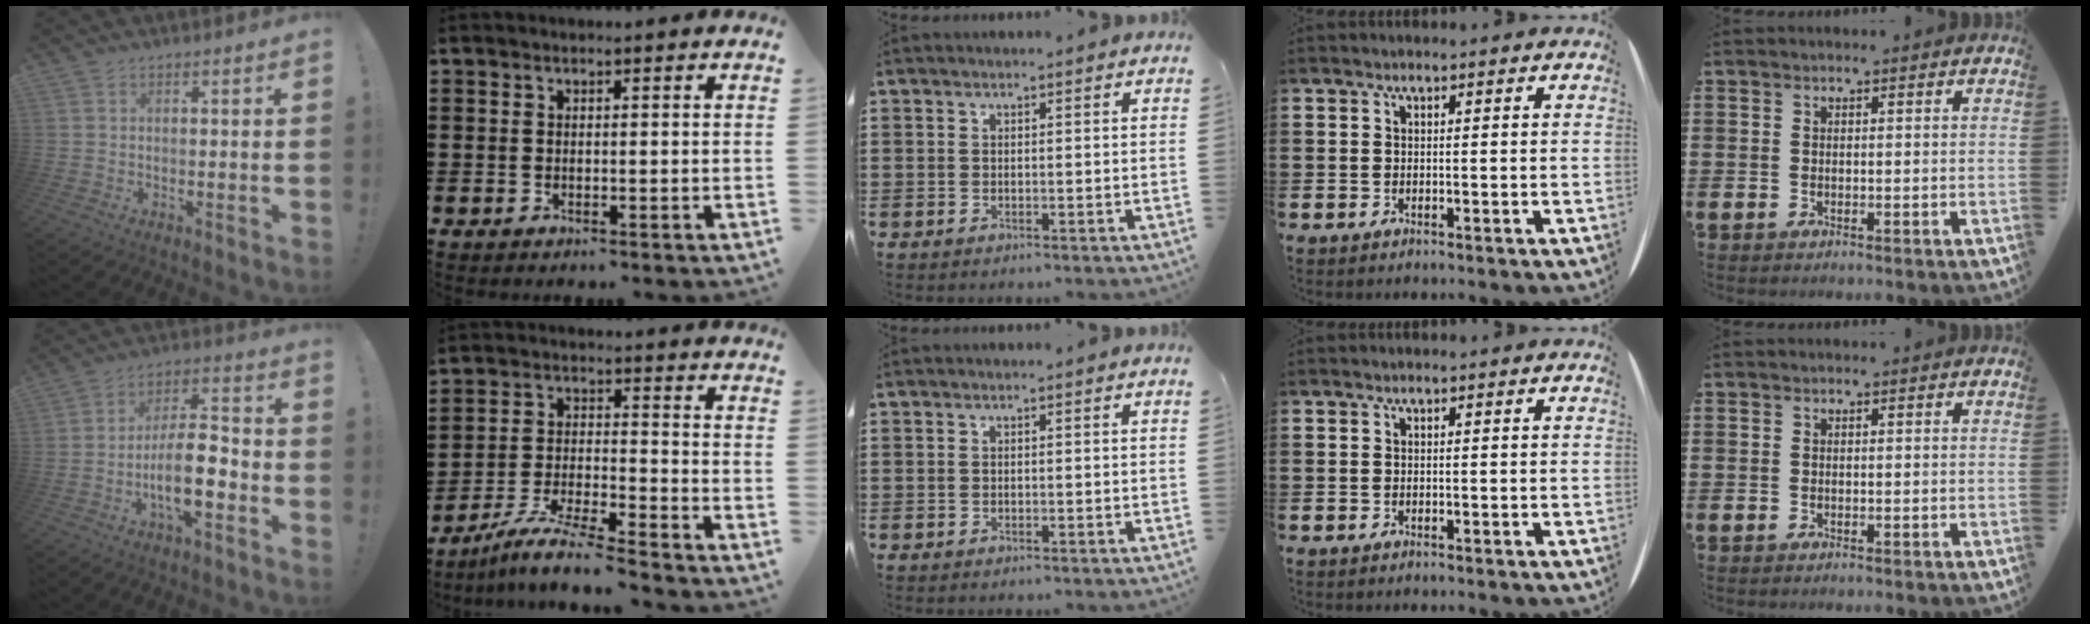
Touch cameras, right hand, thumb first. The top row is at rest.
{"thumb": {"total": 13.8, "force": [-5.1, 5.2, 11.8], "torque": [-0.204, 0.022, -0.083]}, "index": {"total": 7.6, "force": [-6.9, -0.2, 3.0], "torque": [-0.061, -0.003, -0.136]}}